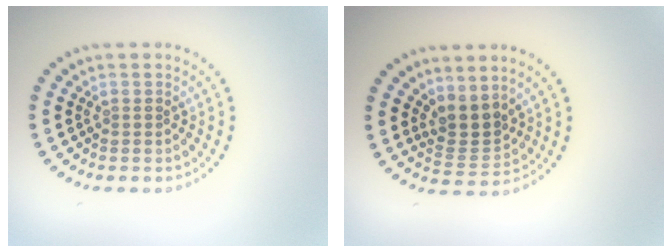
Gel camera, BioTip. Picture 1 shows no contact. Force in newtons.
{"total": 2.8, "press": 2.1, "slide": 1.8}